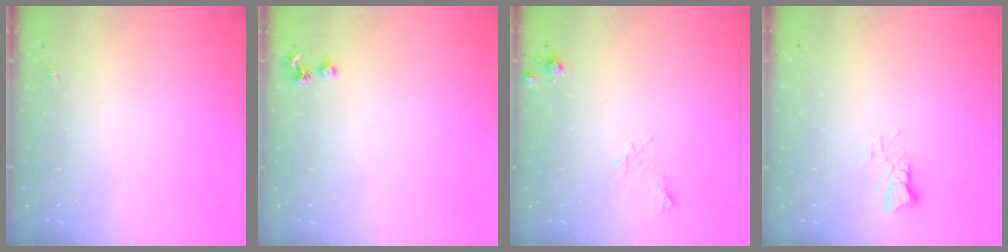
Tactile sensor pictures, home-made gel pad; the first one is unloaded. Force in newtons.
{"total": 3.6, "press": 3.5, "slide": 0.5}
{"total": 5.8, "press": 5.8, "slide": 0.8}
{"total": 3.6, "press": 3.6, "slide": 0.2}